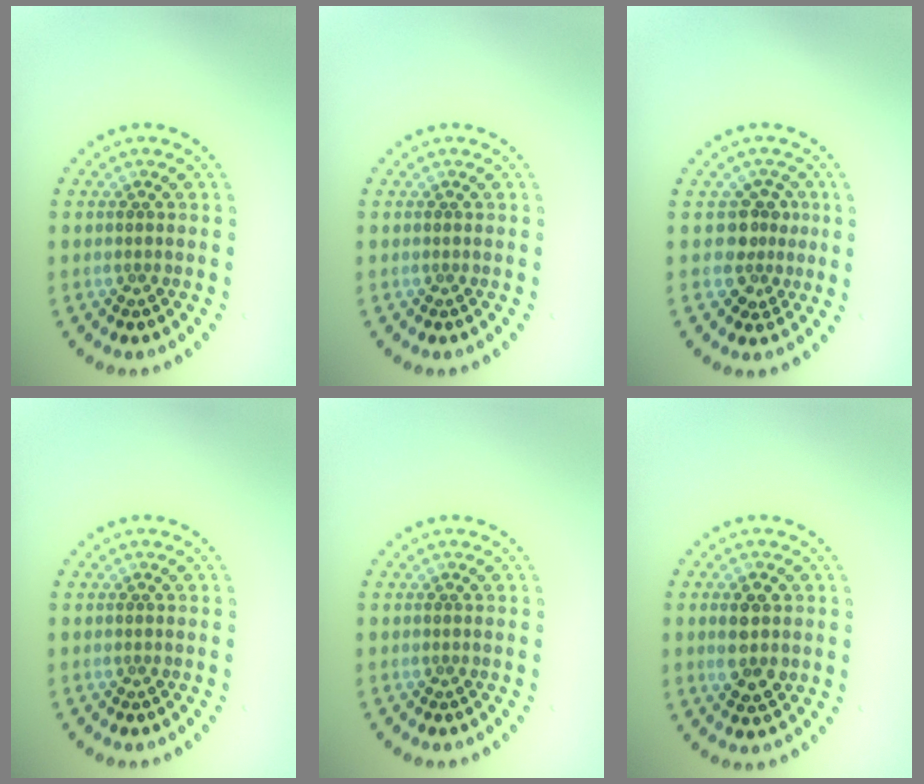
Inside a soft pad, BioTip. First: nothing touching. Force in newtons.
{"total": 0.0}
{"total": 2.7, "press": 2.2, "slide": 1.6}
{"total": 0.0}
{"total": 0.0}
{"total": 2.8, "press": 2.8, "slide": 0.4}